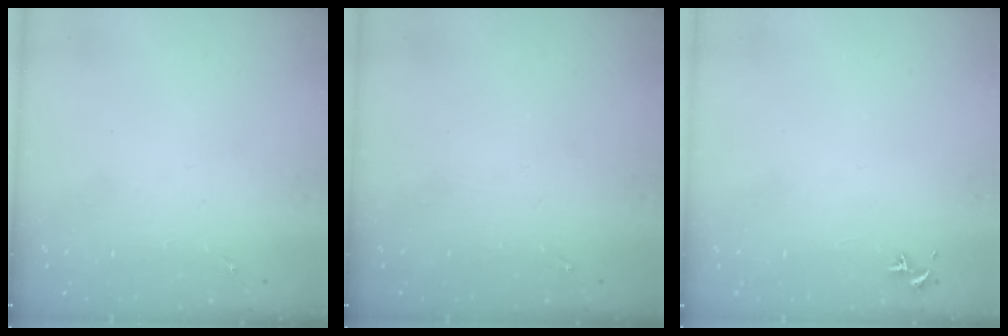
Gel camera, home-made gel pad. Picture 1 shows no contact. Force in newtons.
{"total": 0.0}
{"total": 0.8, "press": 0.7, "slide": 0.3}